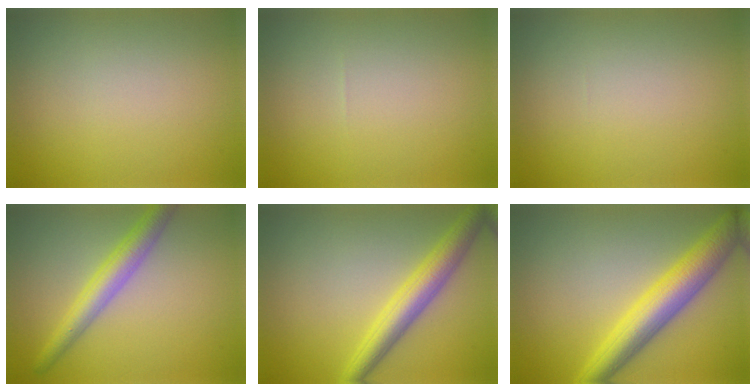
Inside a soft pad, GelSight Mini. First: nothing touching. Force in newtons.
{"total": 0.0}
{"total": 0.0}
{"total": 3.9, "press": 3.9, "slide": 0.1}
{"total": 4.8, "press": 4.8, "slide": 0.1}
{"total": 6.4, "press": 6.4, "slide": 0.1}